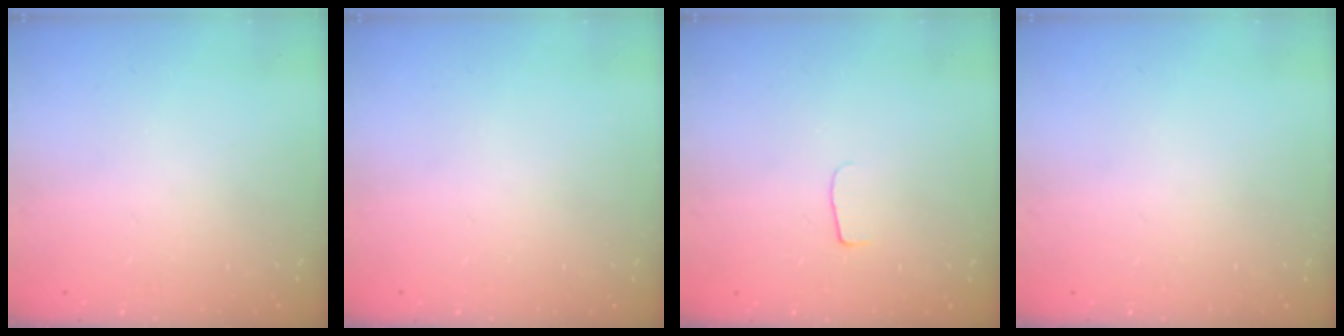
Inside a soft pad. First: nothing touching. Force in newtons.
{"total": 0.0}
{"total": 5.3, "press": 5.3, "slide": 0.5}
{"total": 0.0}